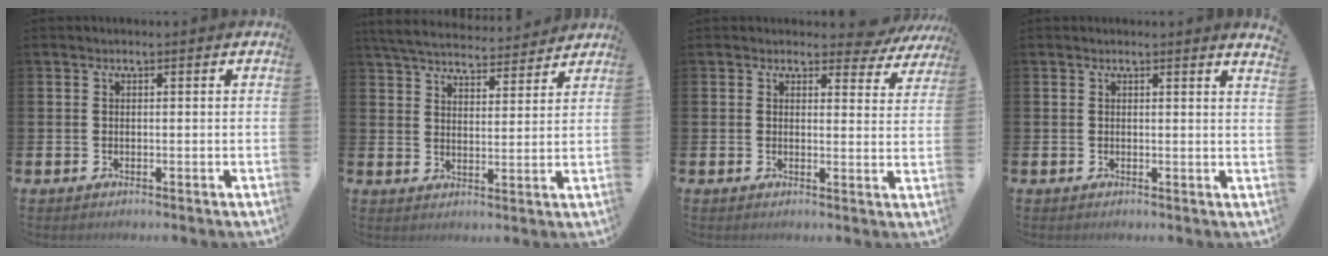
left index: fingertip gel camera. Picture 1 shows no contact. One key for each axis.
{"total": 5.6, "fx": 5.5, "fy": 1.0, "fz": 0.9, "tx": -0.036, "ty": -0.038, "tz": 0.095}
{"total": 2.9, "fx": 2.5, "fy": 1.3, "fz": 0.4, "tx": 0.000, "ty": -0.015, "tz": 0.040}
{"total": 0.9, "fx": 0.8, "fy": -0.2, "fz": 0.2, "tx": 0.005, "ty": -0.006, "tz": 0.014}